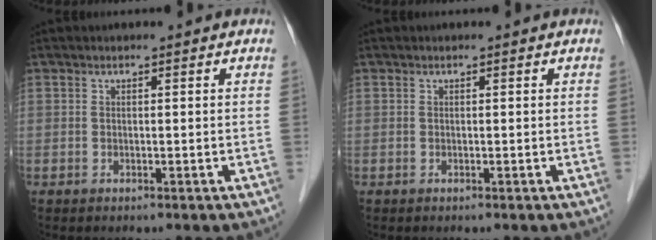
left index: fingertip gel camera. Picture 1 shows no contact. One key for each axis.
{"total": 0.0}